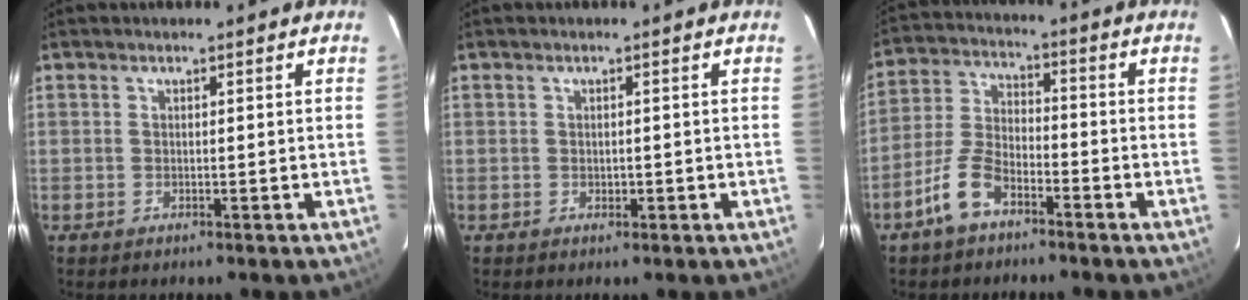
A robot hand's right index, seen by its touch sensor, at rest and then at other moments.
{"total": 0.8, "force": [-0.3, 0.5, 0.6], "torque": [-0.010, 0.000, -0.002]}
{"total": 7.6, "force": [-4.8, 3.6, 4.7], "torque": [-0.117, 0.010, -0.099]}